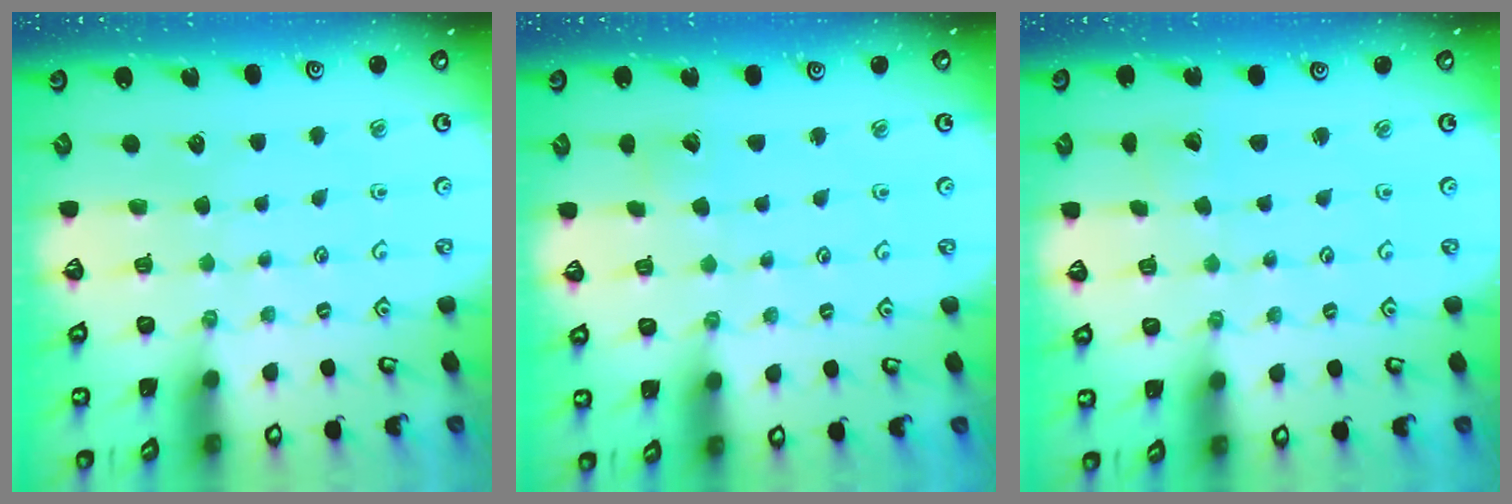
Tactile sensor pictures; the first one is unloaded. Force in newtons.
{"total": 2.4, "press": 2.4, "slide": 0.2}
{"total": 1.4, "press": 1.4, "slide": 0.0}